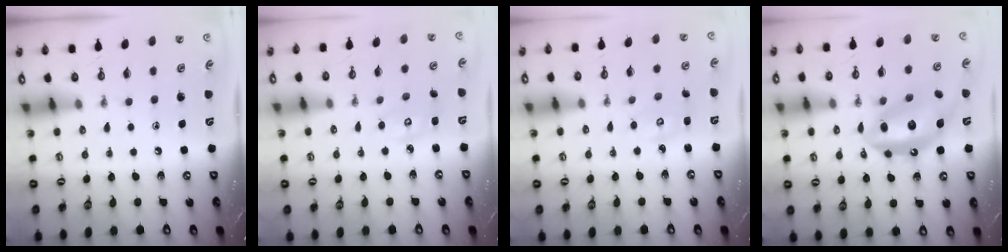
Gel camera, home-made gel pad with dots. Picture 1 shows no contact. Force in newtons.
{"total": 3.0, "press": 3.0, "slide": 0.1}
{"total": 3.5, "press": 3.4, "slide": 0.4}
{"total": 14.8, "press": 14.7, "slide": 1.4}